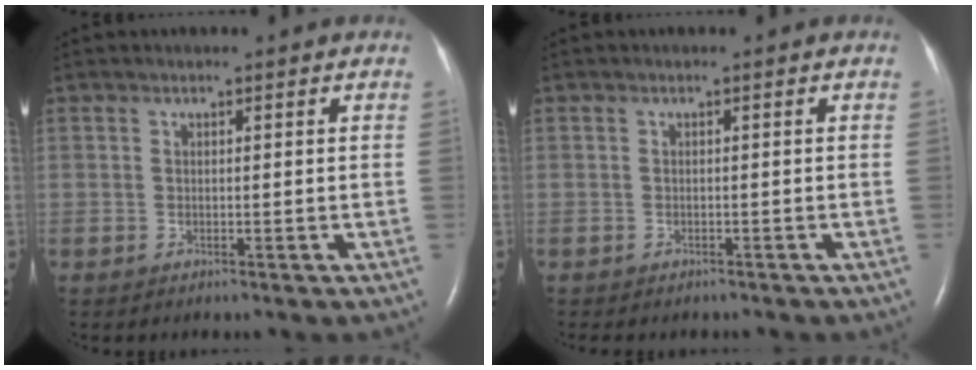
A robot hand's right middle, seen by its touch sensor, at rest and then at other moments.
{"total": 3.3, "force": [-2.8, 1.3, 1.1], "torque": [-0.015, -0.004, -0.028]}